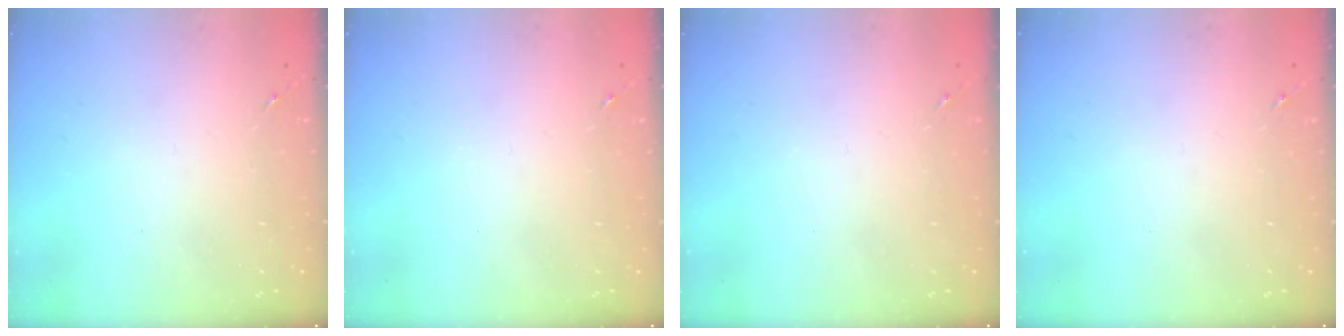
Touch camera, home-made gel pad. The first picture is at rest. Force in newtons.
{"total": 0.0}
{"total": 0.0}
{"total": 0.0}